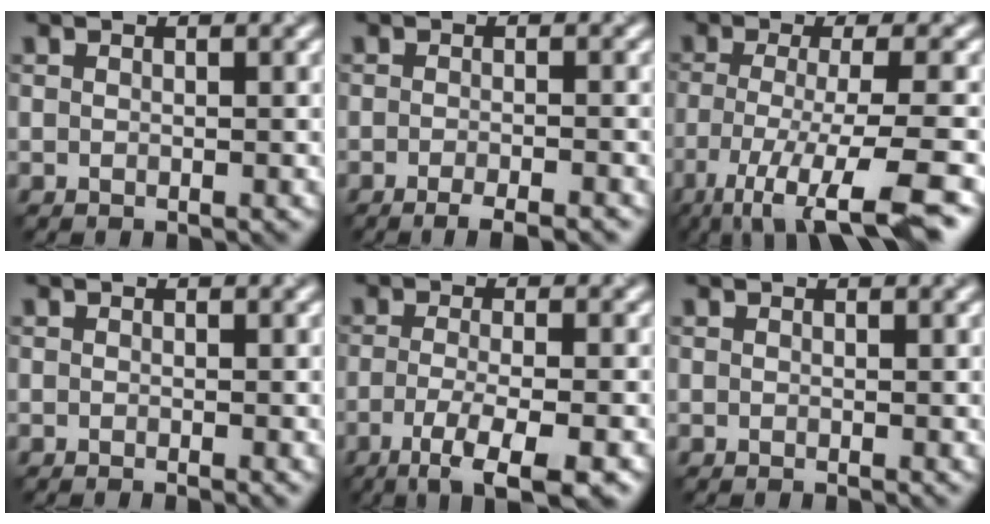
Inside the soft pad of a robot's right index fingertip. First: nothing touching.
{"total": 2.9, "force": [-2.0, 0.5, 2.1], "torque": [-0.025, -0.002, -0.036]}
{"total": 8.6, "force": [-4.7, 2.0, 6.9], "torque": [-0.107, -0.015, -0.082]}
{"total": 1.0, "force": [-0.1, 0.2, 1.0], "torque": [-0.010, -0.002, -0.004]}
{"total": 5.6, "force": [-2.6, 1.3, 4.7], "torque": [-0.079, -0.005, -0.052]}
{"total": 0.9, "force": [0.6, 0.1, 0.6], "torque": [-0.006, 0.000, 0.010]}